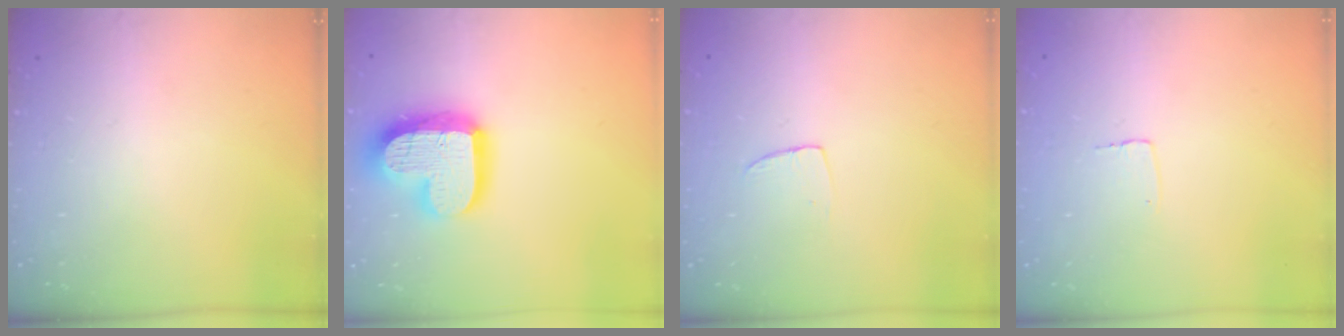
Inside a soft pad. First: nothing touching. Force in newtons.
{"total": 18.6, "press": 18.6, "slide": 1.4}
{"total": 4.0, "press": 4.0, "slide": 0.3}
{"total": 2.6, "press": 2.6, "slide": 0.1}